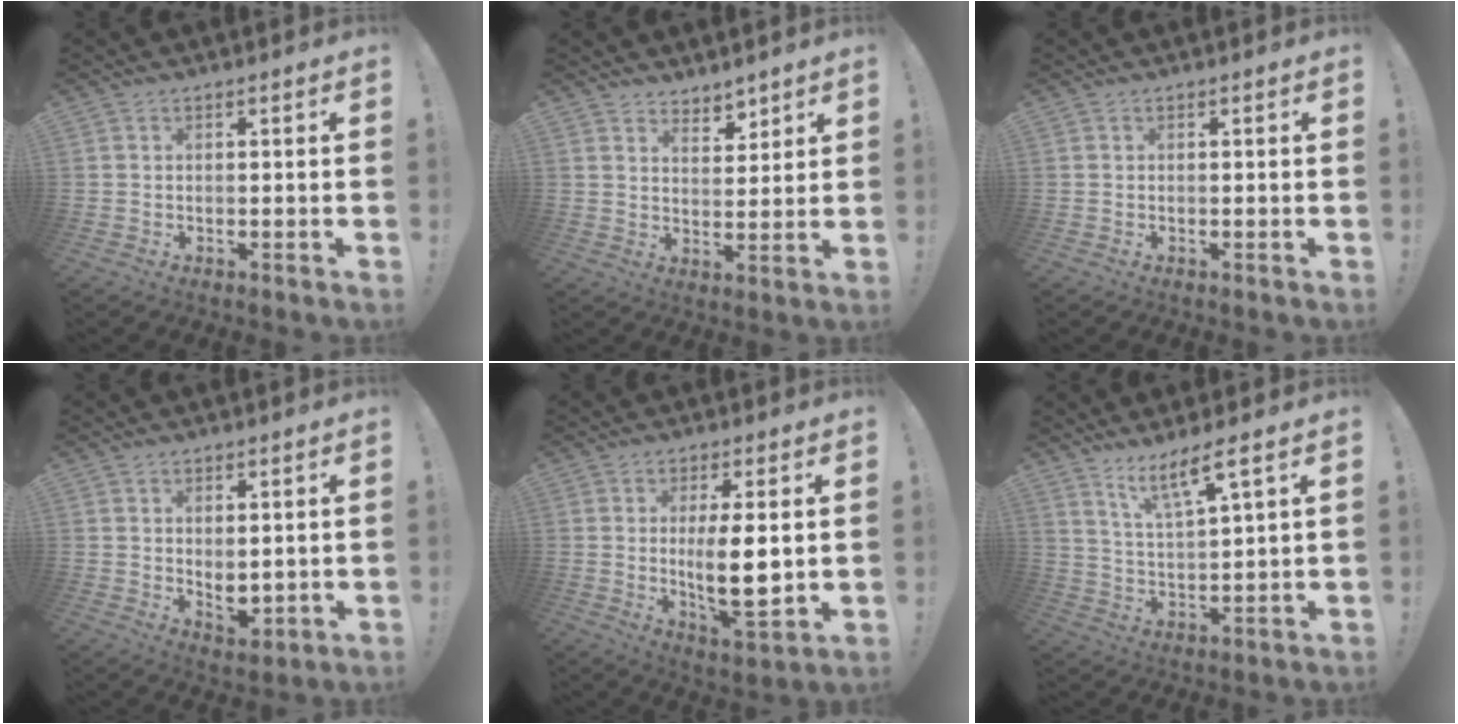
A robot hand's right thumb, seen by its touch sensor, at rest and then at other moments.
{"total": 5.1, "force": [4.3, 2.6, 0.9], "torque": [0.005, -0.043, 0.078]}
{"total": 0.0}
{"total": 4.8, "force": [1.1, 2.9, 3.6], "torque": [-0.036, -0.013, 0.025]}
{"total": 11.6, "force": [0.9, 3.4, 11.0], "torque": [-0.173, -0.024, 0.012]}
{"total": 8.7, "force": [6.3, 1.0, 5.9], "torque": [-0.100, -0.035, 0.106]}